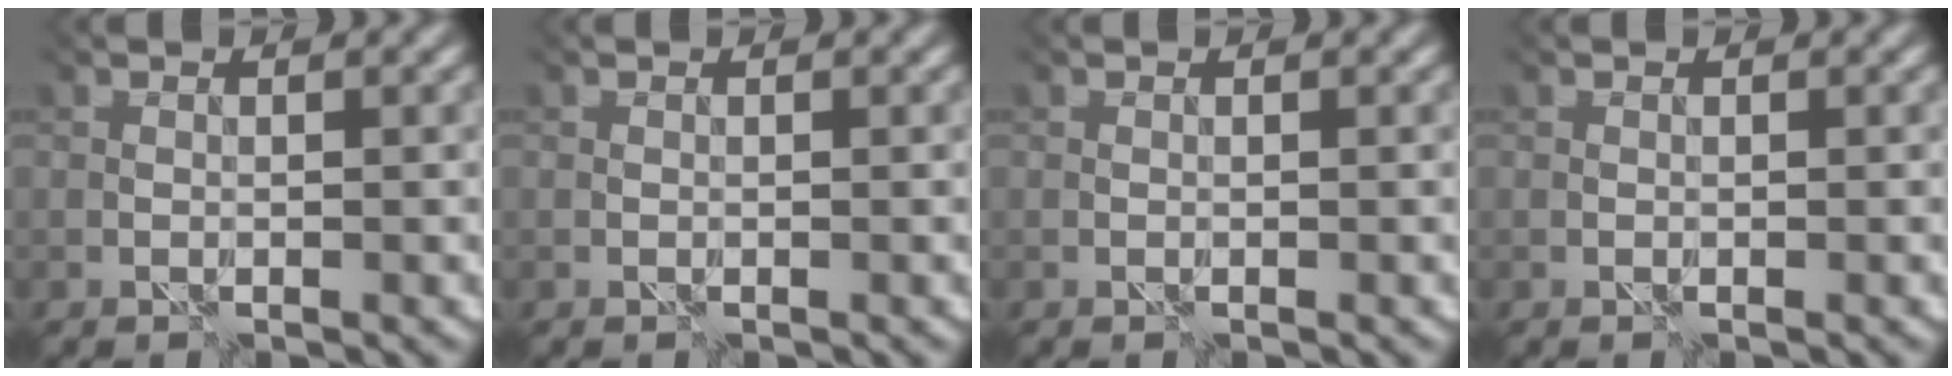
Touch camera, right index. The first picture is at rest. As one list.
[{"total": 0.0}, {"total": 0.0}, {"total": 0.0}]